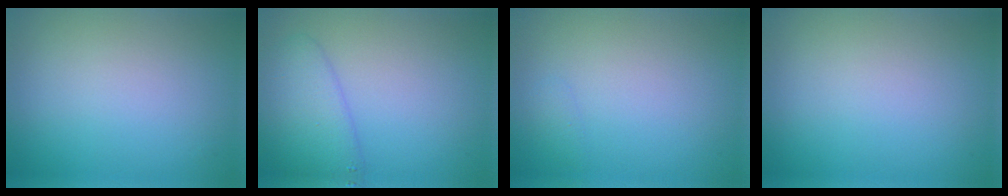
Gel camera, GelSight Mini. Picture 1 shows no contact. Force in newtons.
{"total": 3.8, "press": 3.8, "slide": 0.2}
{"total": 0.6, "press": 0.6, "slide": 0.0}
{"total": 0.0}